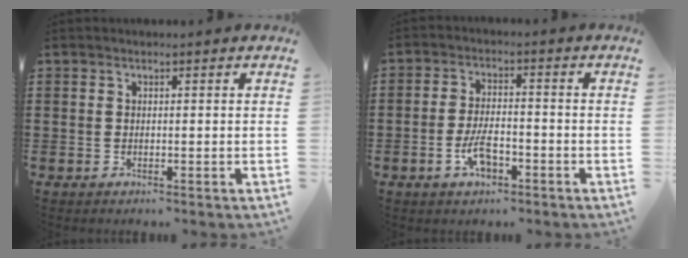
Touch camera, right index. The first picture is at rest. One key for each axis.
{"total": 5.4, "fx": -2.2, "fy": 2.4, "fz": 4.3, "tx": -0.091, "ty": 0.003, "tz": -0.043}